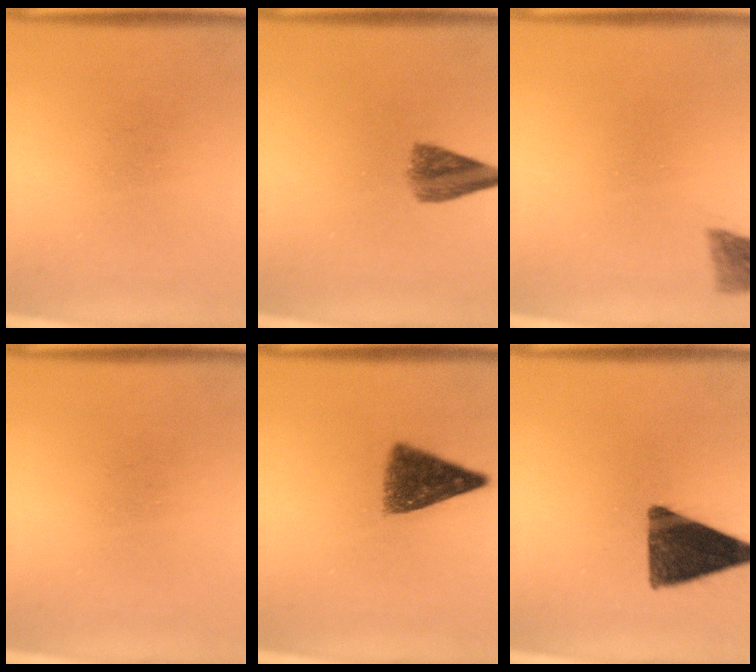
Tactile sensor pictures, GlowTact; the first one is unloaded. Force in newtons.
{"total": 5.3}
{"total": 2.8}
{"total": 0.0}
{"total": 8.0}
{"total": 13.0}